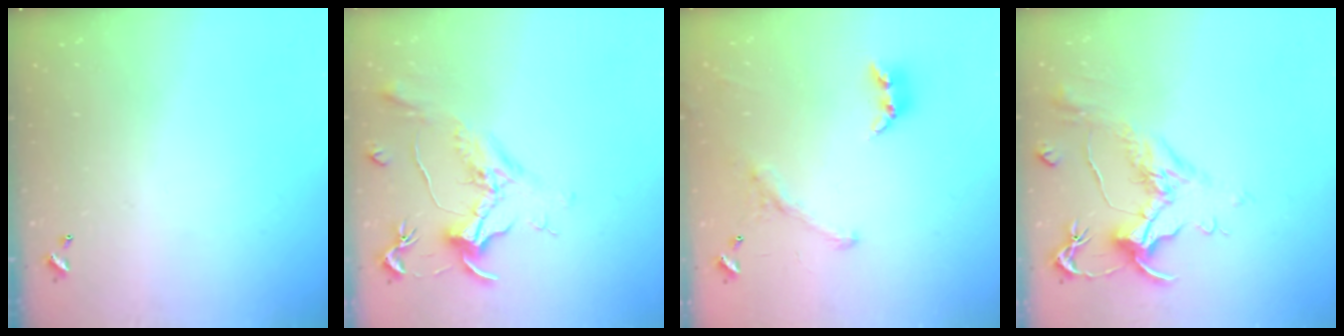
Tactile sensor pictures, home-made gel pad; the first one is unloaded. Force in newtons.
{"total": 1.5, "press": 1.3, "slide": 0.8}
{"total": 1.2, "press": 0.5, "slide": 1.1}
{"total": 1.6, "press": 0.8, "slide": 1.5}